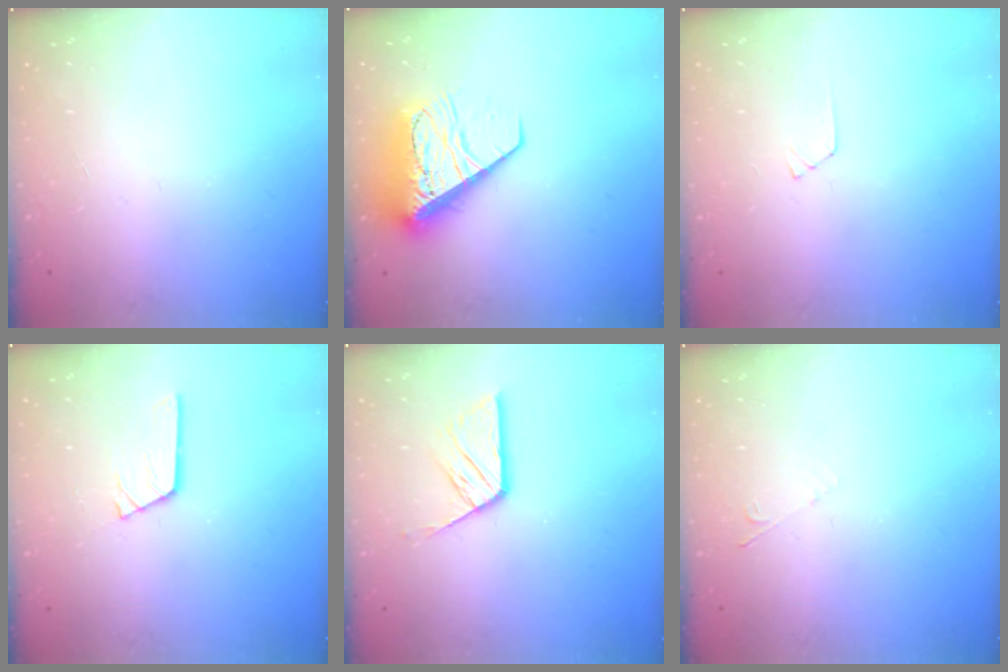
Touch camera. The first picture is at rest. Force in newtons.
{"total": 11.6, "press": 11.5, "slide": 1.6}
{"total": 4.3, "press": 4.3, "slide": 0.5}
{"total": 3.2, "press": 3.2, "slide": 0.1}
{"total": 9.6, "press": 9.6, "slide": 0.5}
{"total": 2.9, "press": 2.8, "slide": 0.4}